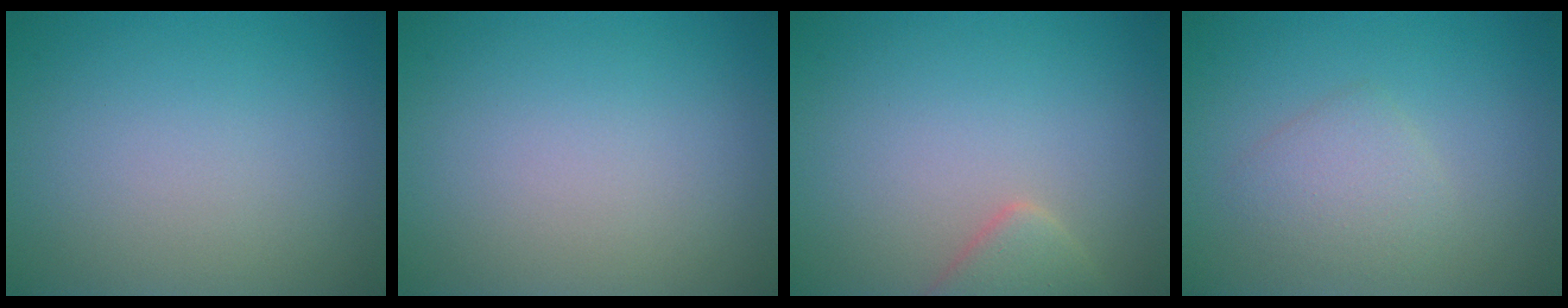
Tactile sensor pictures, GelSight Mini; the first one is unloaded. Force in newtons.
{"total": 0.0}
{"total": 2.3, "press": 2.3, "slide": 0.2}
{"total": 2.2, "press": 2.2, "slide": 0.1}